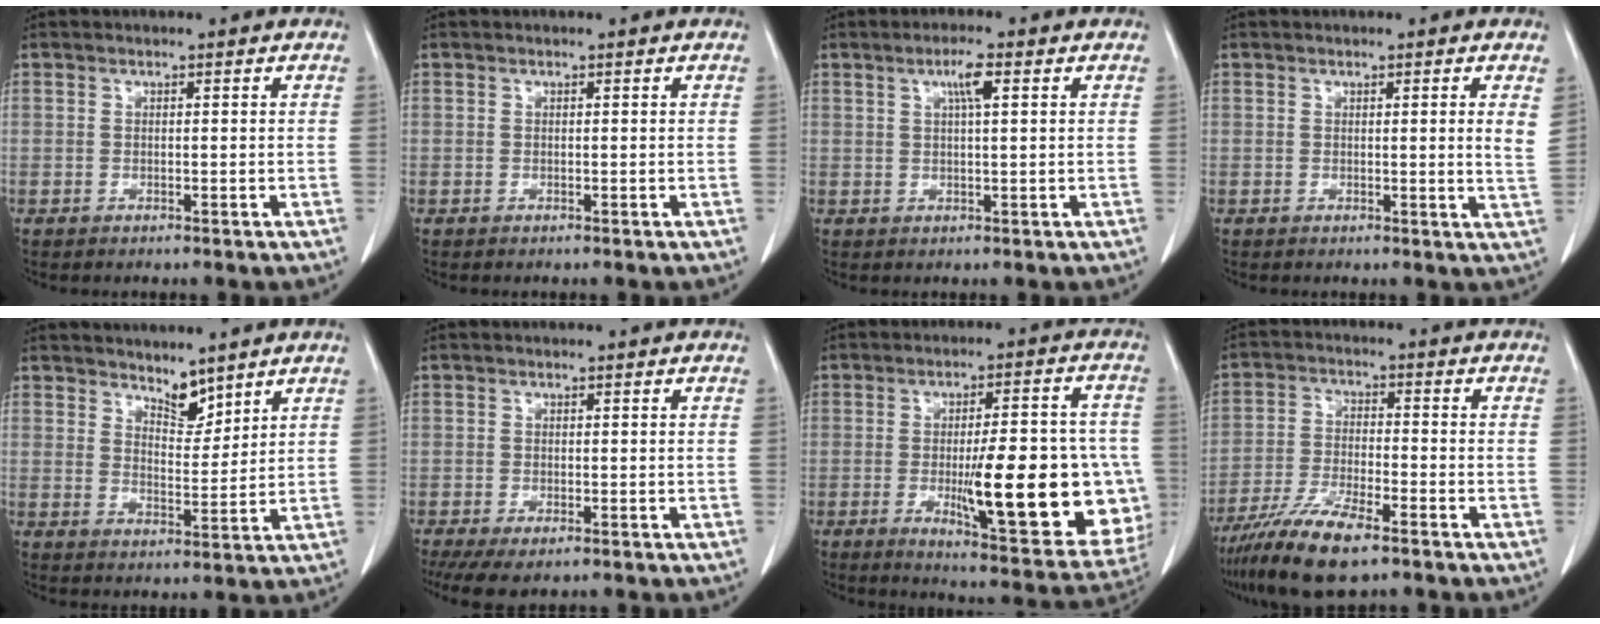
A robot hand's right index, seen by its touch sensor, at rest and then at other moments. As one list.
[{"total": 0.0}, {"total": 3.3, "force": [1.3, 0.1, 3.0], "torque": [-0.056, 0.003, 0.023]}, {"total": 2.8, "force": [1.0, -0.4, 2.6], "torque": [-0.037, -0.007, 0.009]}, {"total": 4.2, "force": [3.7, 1.4, 1.4], "torque": [-0.024, -0.005, 0.070]}, {"total": 6.5, "force": [-4.8, 2.1, 3.9], "torque": [-0.061, -0.016, -0.074]}, {"total": 21.9, "force": [-3.9, 4.6, 21.0], "torque": [-0.214, 0.004, -0.034]}, {"total": 10.7, "force": [-7.6, 1.7, 7.4], "torque": [-0.143, -0.024, -0.137]}]